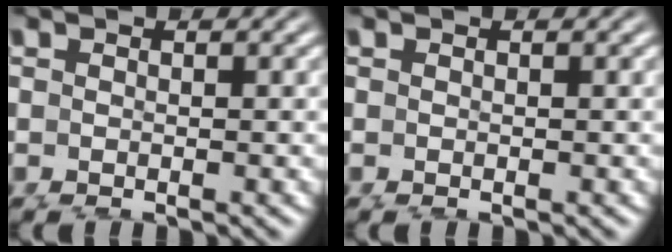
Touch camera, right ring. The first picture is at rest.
{"total": 0.0}